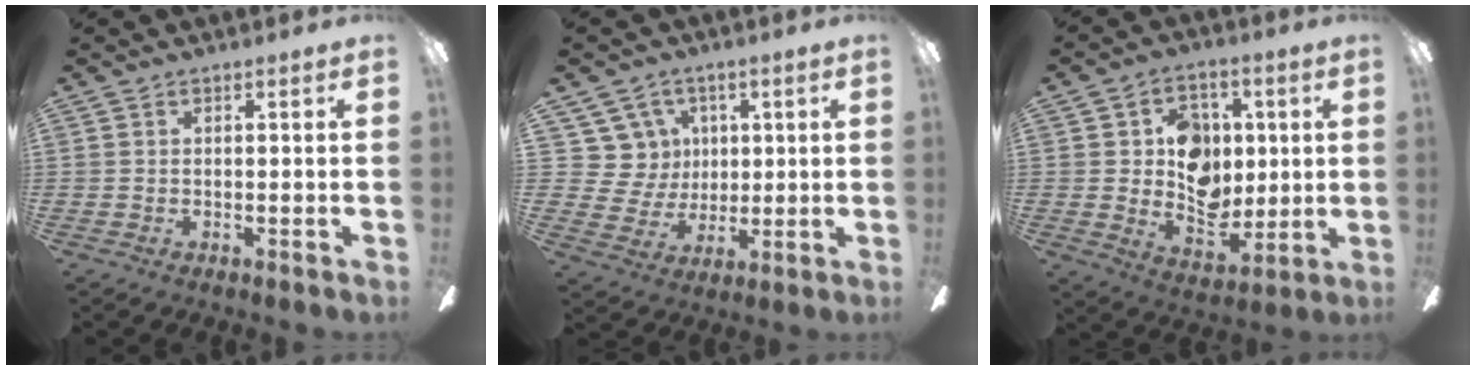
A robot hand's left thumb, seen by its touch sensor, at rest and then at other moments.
{"total": 10.1, "force": [3.9, 9.2, 1.3], "torque": [-0.041, -0.017, 0.087]}
{"total": 12.5, "force": [2.6, 10.3, 6.5], "torque": [-0.077, -0.002, 0.057]}